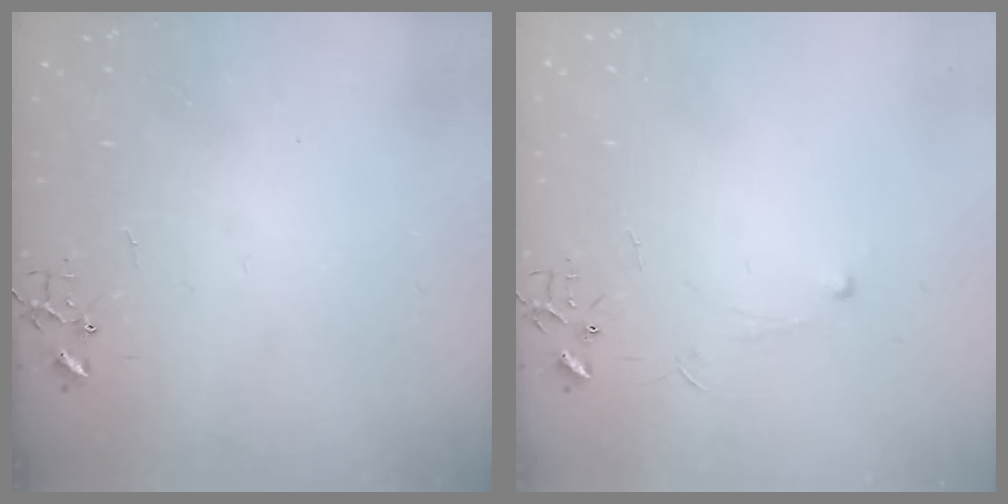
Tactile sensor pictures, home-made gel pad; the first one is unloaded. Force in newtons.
{"total": 3.9, "press": 3.8, "slide": 0.4}